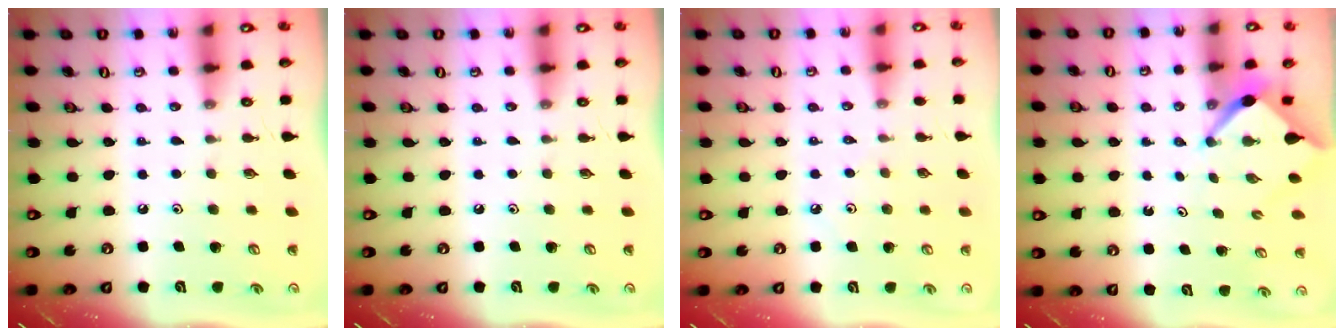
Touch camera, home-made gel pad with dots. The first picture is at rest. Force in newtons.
{"total": 0.0}
{"total": 2.7, "press": 2.6, "slide": 0.5}
{"total": 3.6, "press": 3.6, "slide": 0.2}